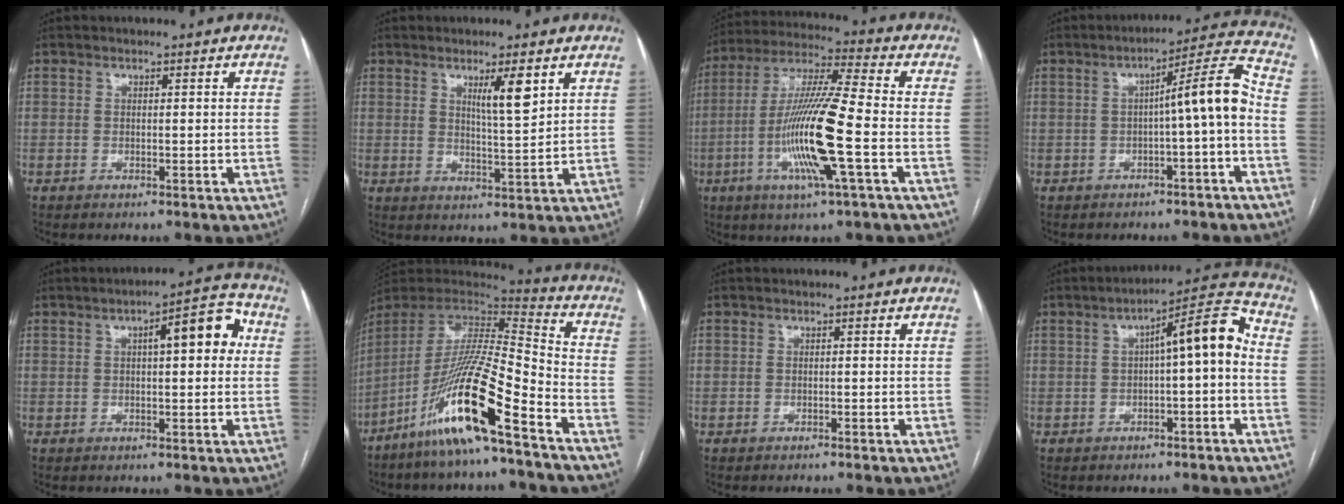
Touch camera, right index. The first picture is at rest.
{"total": 5.0, "force": [2.5, 0.2, 4.3], "torque": [-0.073, -0.005, 0.044]}
{"total": 15.6, "force": [-4.2, 0.0, 15.0], "torque": [-0.304, -0.009, -0.086]}
{"total": 8.4, "force": [-1.4, -0.1, 8.3], "torque": [-0.114, 0.028, -0.021]}
{"total": 8.4, "force": [1.8, 2.3, 7.9], "torque": [-0.104, 0.030, 0.019]}
{"total": 18.3, "force": [-11.0, 0.6, 14.6], "torque": [-0.305, -0.029, -0.211]}
{"total": 0.0}
{"total": 9.3, "force": [0.3, 1.6, 9.1], "torque": [-0.130, 0.037, 0.002]}